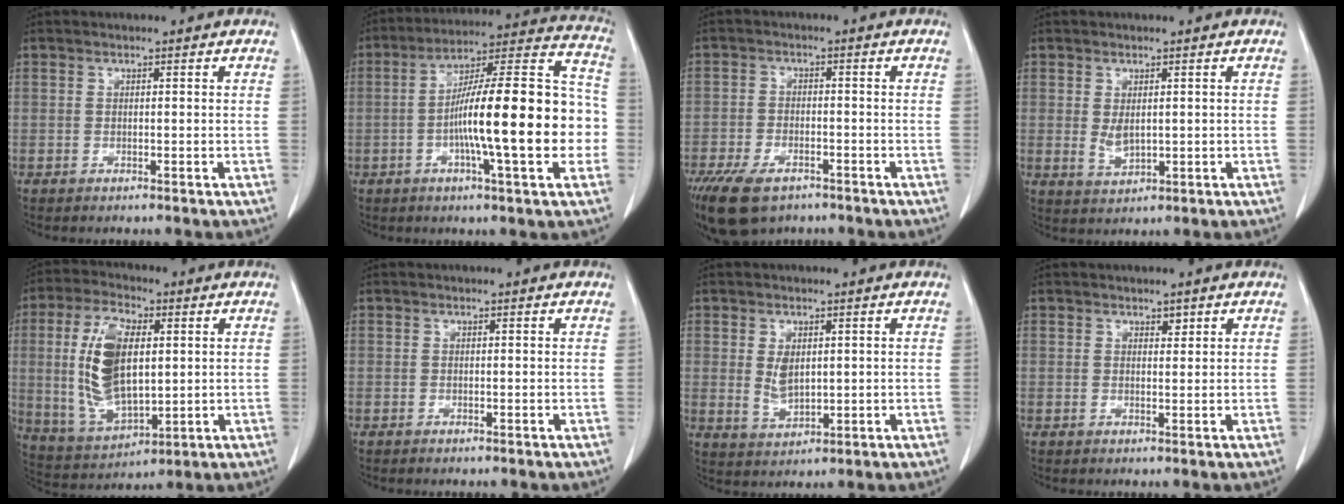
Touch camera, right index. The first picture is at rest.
{"total": 21.1, "force": [-3.3, 3.0, 20.7], "torque": [-0.282, 0.032, -0.052]}
{"total": 11.9, "force": [-7.8, 6.0, 6.6], "torque": [-0.142, -0.010, -0.124]}
{"total": 3.3, "force": [0.3, 1.9, 2.7], "torque": [-0.053, -0.002, 0.015]}
{"total": 14.6, "force": [1.6, 6.5, 13.0], "torque": [-0.273, 0.004, 0.039]}
{"total": 0.0}
{"total": 4.6, "force": [0.6, 2.8, 3.7], "torque": [-0.073, 0.002, 0.023]}
{"total": 1.4, "force": [0.9, 0.9, 0.6], "torque": [-0.008, -0.001, 0.015]}